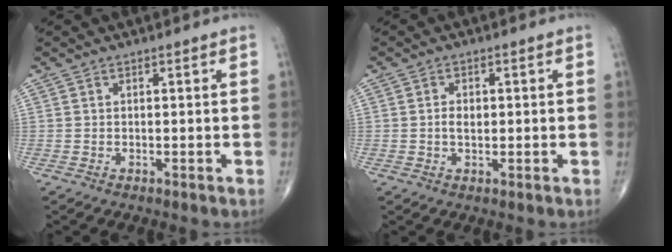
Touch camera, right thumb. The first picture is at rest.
{"total": 2.4, "force": [0.1, 1.4, 1.9], "torque": [-0.033, 0.001, 0.001]}